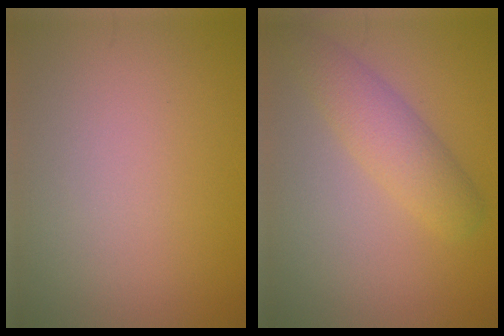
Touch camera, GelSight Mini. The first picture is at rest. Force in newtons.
{"total": 3.7, "press": 3.7, "slide": 0.2}